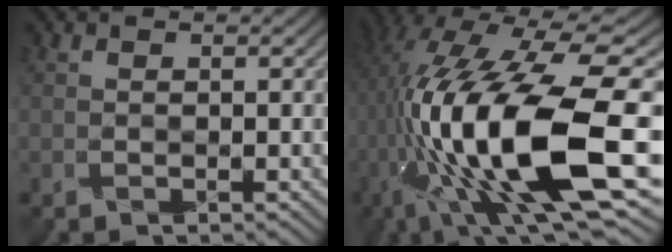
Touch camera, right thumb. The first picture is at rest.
{"total": 19.4, "force": [-3.5, 6.9, 17.8], "torque": [-0.336, 0.004, -0.064]}